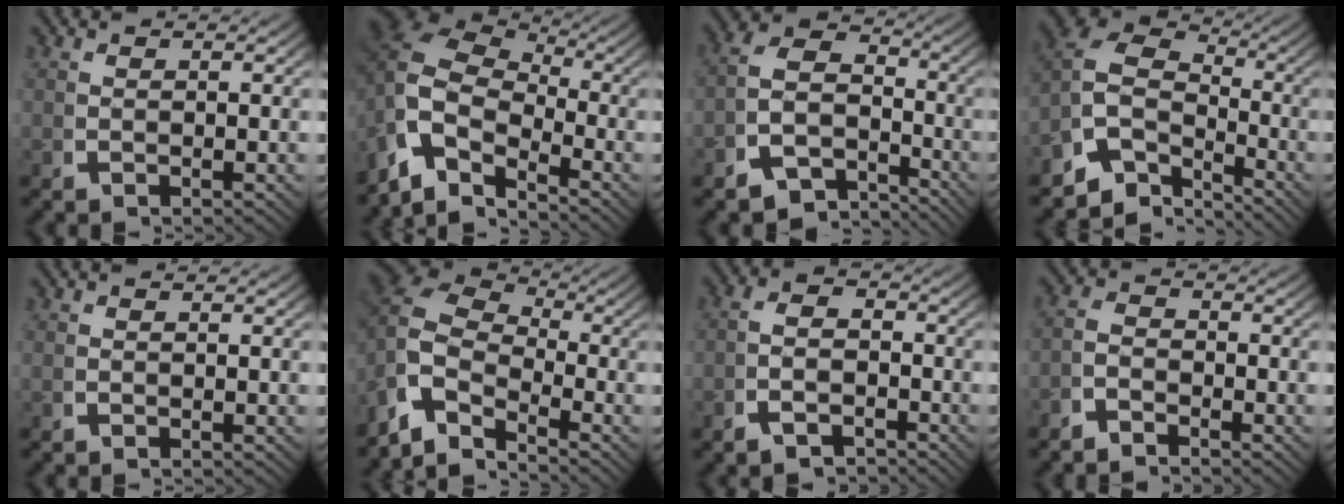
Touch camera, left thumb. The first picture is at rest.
{"total": 12.4, "force": [0.2, 9.2, 8.4], "torque": [-0.176, -0.018, -0.007]}
{"total": 9.7, "force": [-3.1, 7.5, 5.3], "torque": [-0.080, -0.027, -0.061]}
{"total": 11.0, "force": [0.1, 8.4, 7.2], "torque": [-0.144, -0.012, -0.009]}
{"total": 0.0}
{"total": 11.1, "force": [0.6, 8.5, 7.2], "torque": [-0.153, -0.014, -0.003]}
{"total": 3.3, "force": [-2.2, 1.7, 1.6], "torque": [-0.028, -0.008, -0.038]}
{"total": 2.2, "force": [-1.8, 1.1, 0.5], "torque": [-0.004, -0.008, -0.038]}